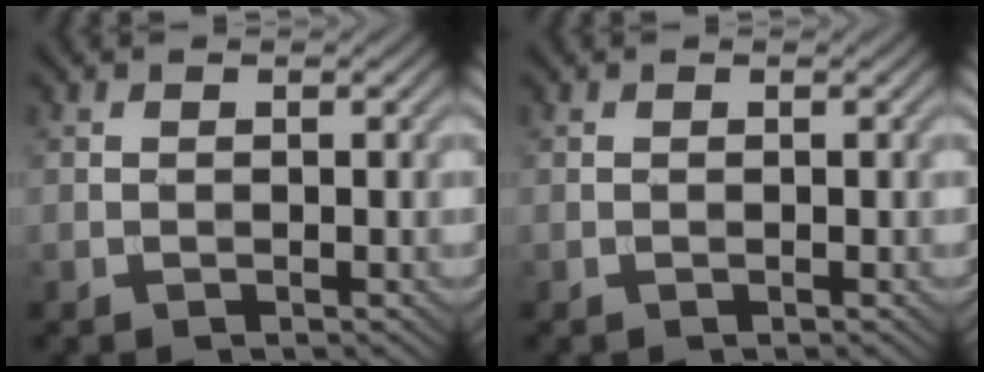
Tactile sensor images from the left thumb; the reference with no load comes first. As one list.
[{"total": 0.0}]